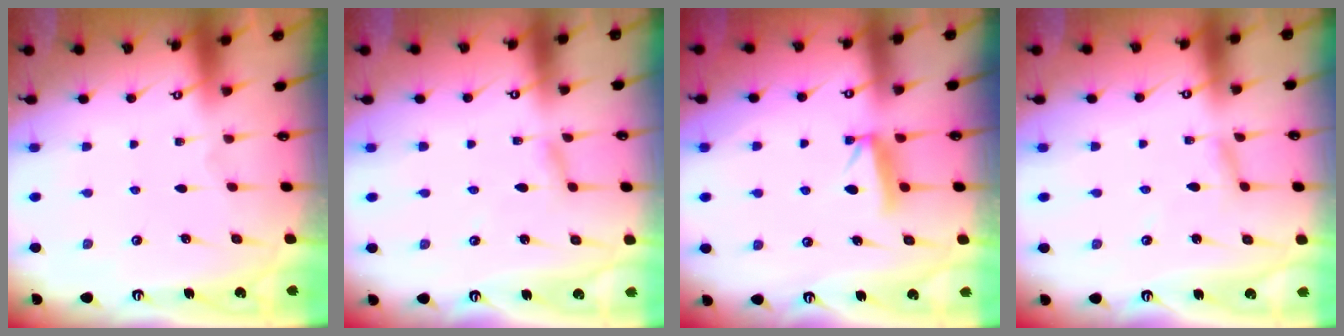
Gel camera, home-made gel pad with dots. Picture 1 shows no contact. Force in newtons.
{"total": 2.8, "press": 2.8, "slide": 0.3}
{"total": 6.8, "press": 6.7, "slide": 0.9}
{"total": 2.9, "press": 2.9, "slide": 0.3}